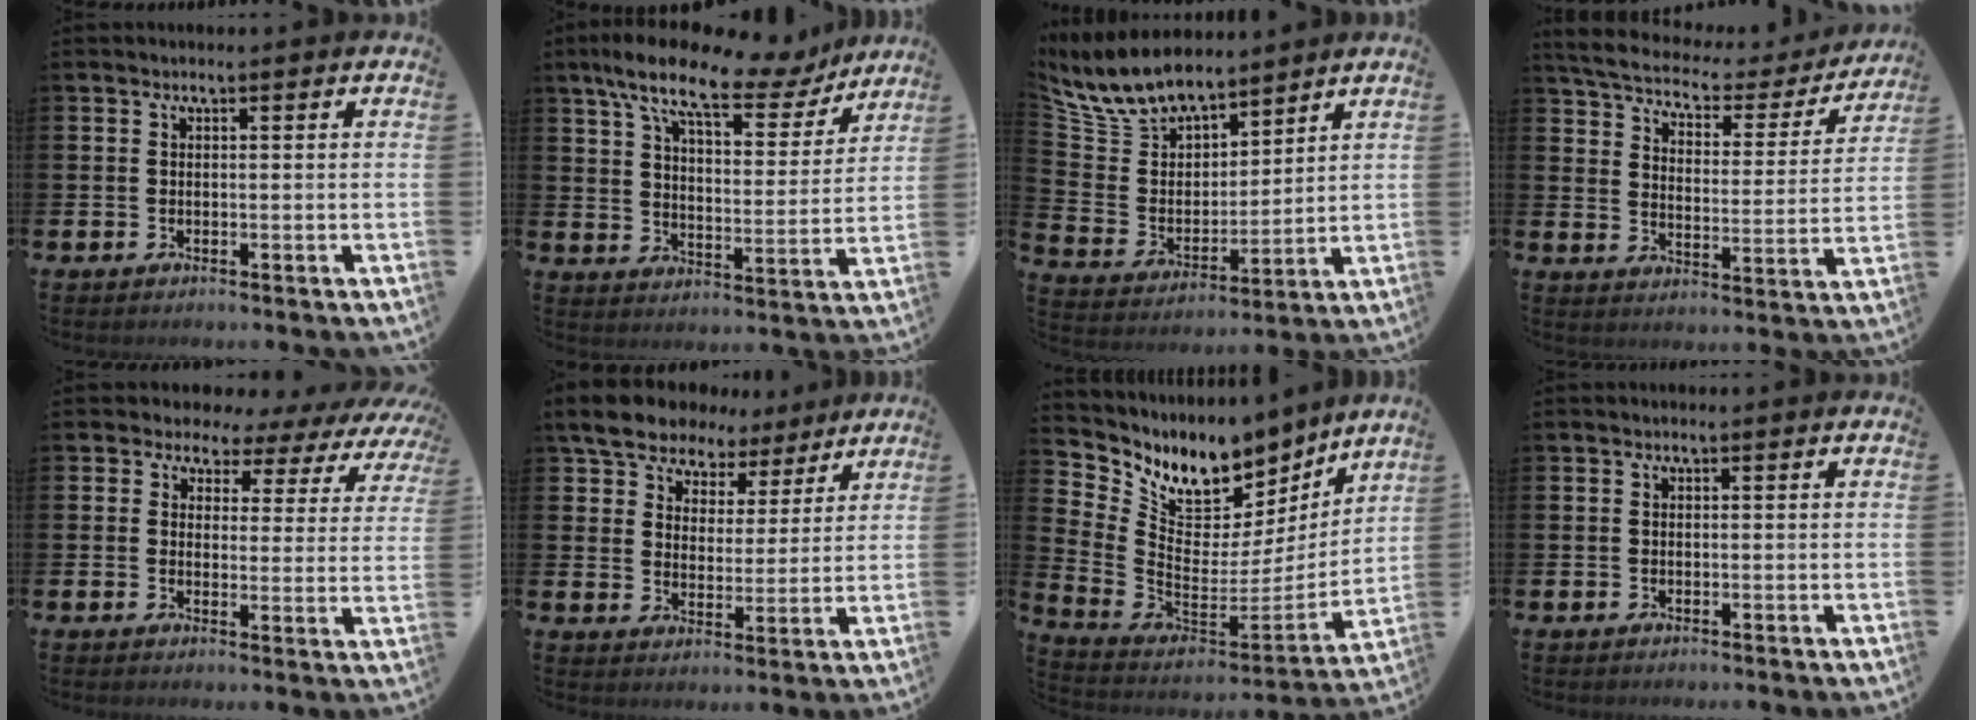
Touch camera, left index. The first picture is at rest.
{"total": 11.8, "force": [9.0, 4.0, 6.6], "torque": [-0.135, -0.048, 0.149]}
{"total": 9.0, "force": [8.2, 3.1, 2.0], "torque": [-0.091, -0.048, 0.154]}
{"total": 5.3, "force": [4.7, 1.4, 1.9], "torque": [-0.066, -0.034, 0.073]}
{"total": 3.1, "force": [2.2, 2.2, 0.1], "torque": [-0.021, -0.025, 0.030]}
{"total": 7.8, "force": [6.9, 3.5, 1.0], "torque": [-0.051, -0.037, 0.124]}
{"total": 9.4, "force": [7.3, 5.2, 2.8], "torque": [-0.093, -0.055, 0.132]}
{"total": 0.0}